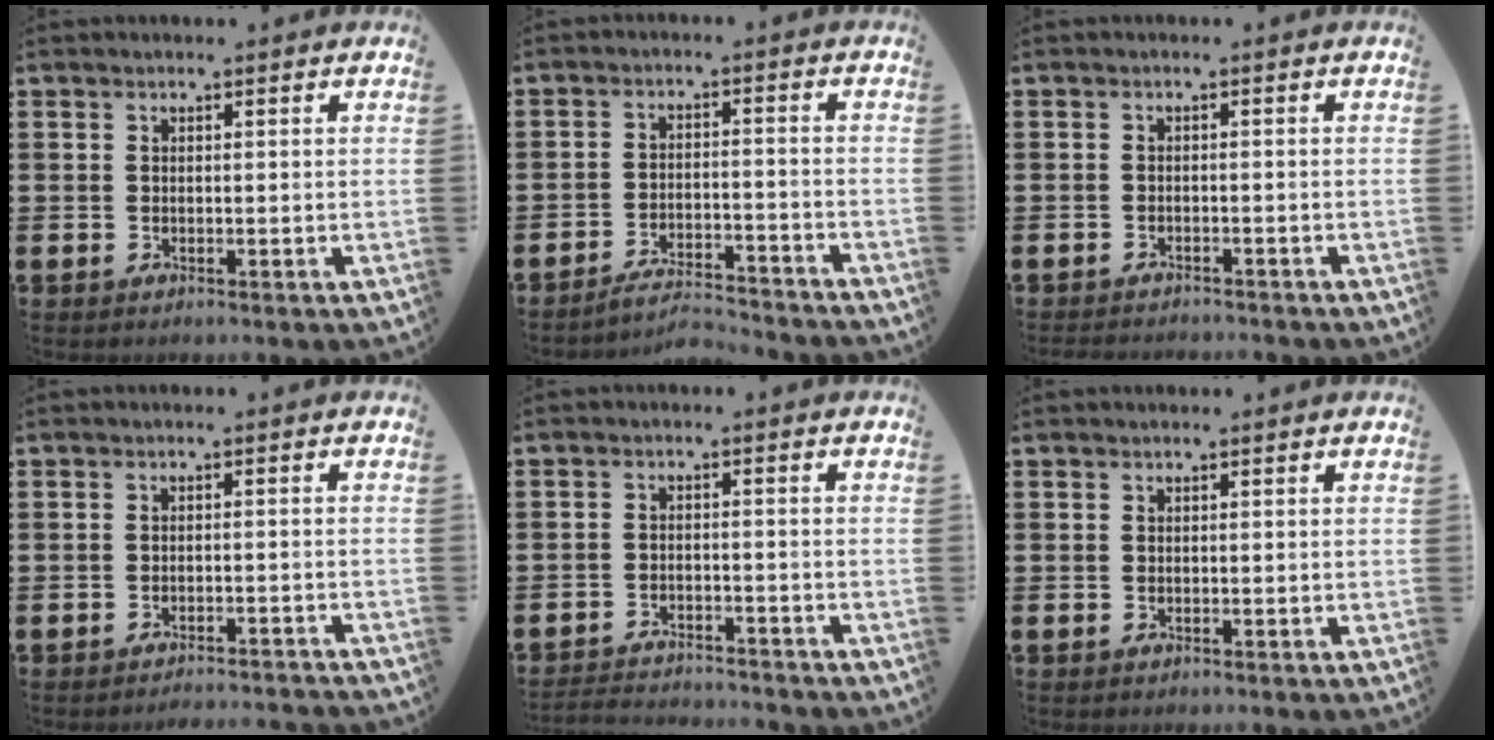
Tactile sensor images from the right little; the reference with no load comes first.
{"total": 4.0, "force": [-4.0, 0.0, 0.7], "torque": [-0.013, 0.000, -0.081]}
{"total": 1.2, "force": [-1.2, -0.1, -0.1], "torque": [-0.001, 0.001, -0.025]}
{"total": 1.5, "force": [-1.5, -0.2, 0.0], "torque": [-0.001, 0.005, -0.031]}
{"total": 2.5, "force": [-2.5, 0.0, -0.2], "torque": [-0.003, 0.003, -0.055]}
{"total": 0.0}